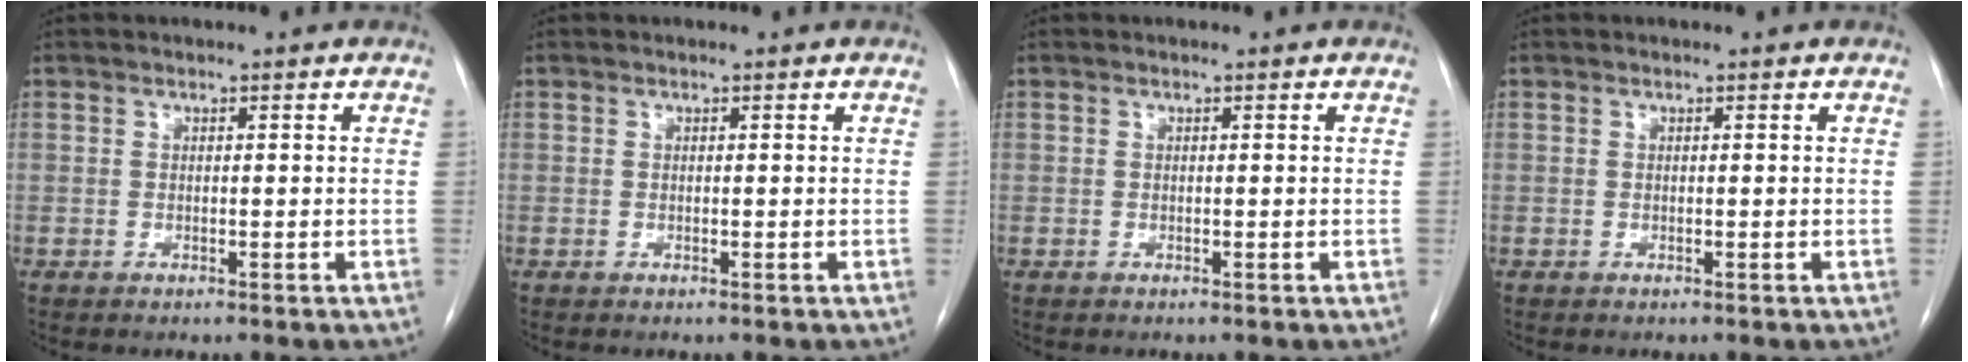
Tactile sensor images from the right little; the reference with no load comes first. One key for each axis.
{"total": 0.0}
{"total": 0.0}
{"total": 0.0}